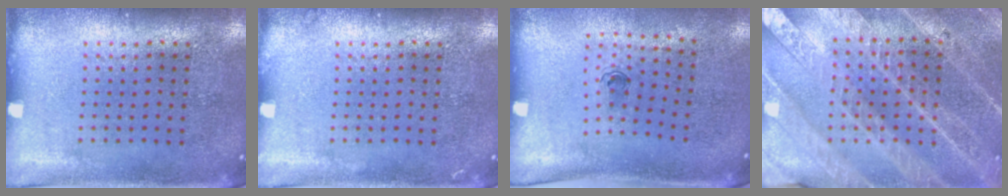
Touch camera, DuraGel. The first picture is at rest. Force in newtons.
{"total": 0.6, "press": 0.5, "slide": 0.1}
{"total": 0.6, "press": 0.3, "slide": 0.5}
{"total": 3.7, "press": 3.4, "slide": 1.3}